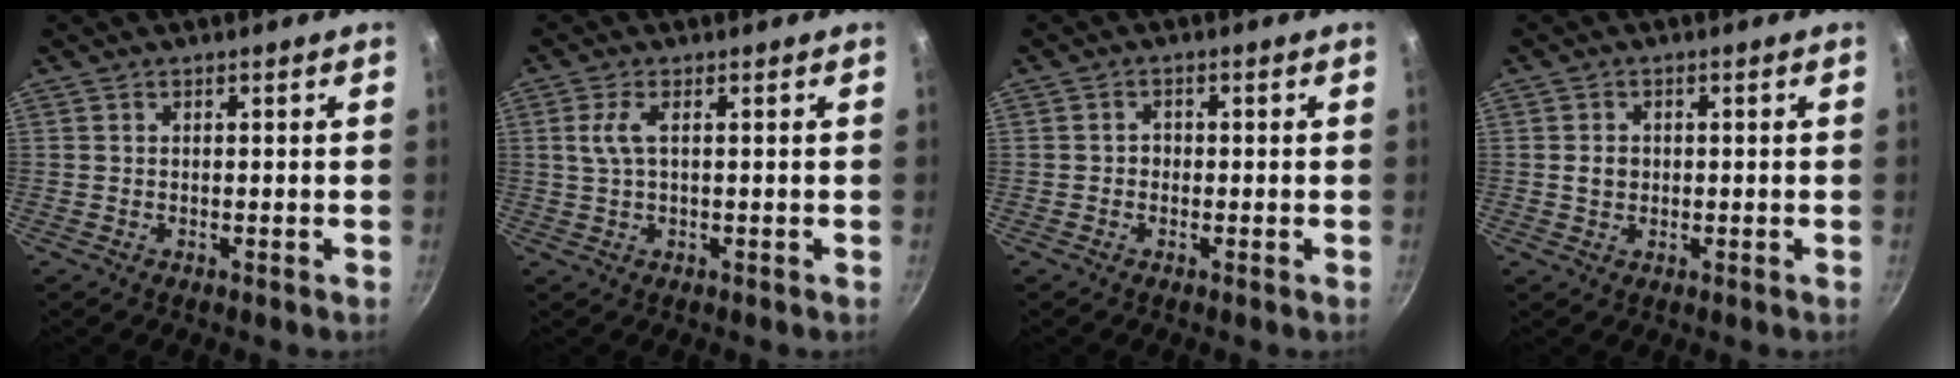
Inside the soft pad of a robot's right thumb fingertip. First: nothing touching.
{"total": 3.4, "force": [0.7, 1.2, 3.1], "torque": [-0.085, 0.009, 0.018]}
{"total": 1.5, "force": [-0.3, 1.2, 0.7], "torque": [0.001, 0.006, -0.010]}
{"total": 2.5, "force": [0.1, 2.1, 1.3], "torque": [-0.015, 0.004, 0.003]}